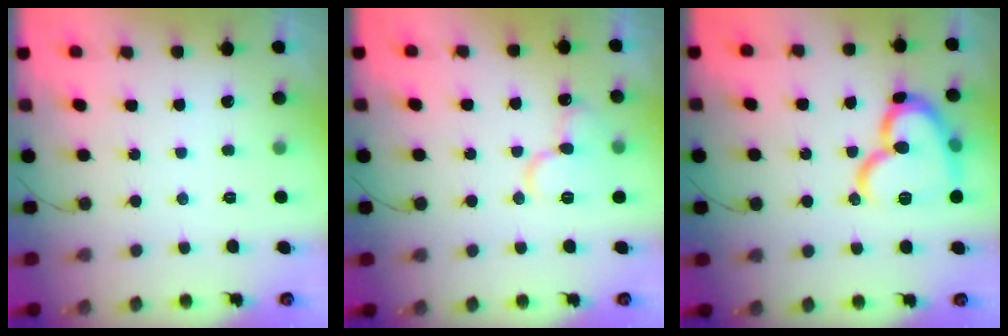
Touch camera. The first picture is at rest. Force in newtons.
{"total": 12.2, "press": 12.1, "slide": 1.6}
{"total": 18.4, "press": 18.3, "slide": 2.4}